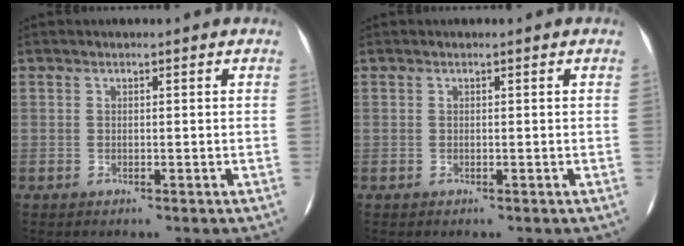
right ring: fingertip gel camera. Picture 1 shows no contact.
{"total": 0.0}